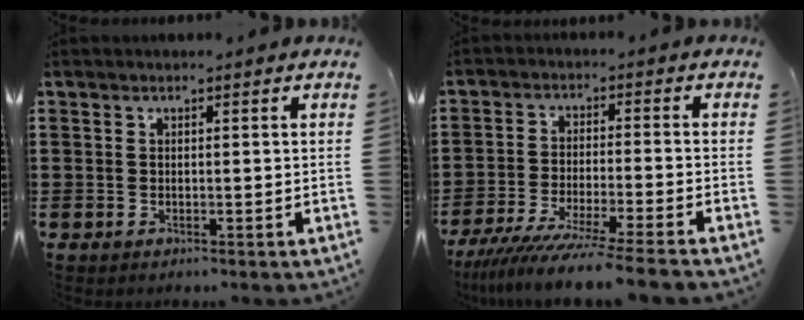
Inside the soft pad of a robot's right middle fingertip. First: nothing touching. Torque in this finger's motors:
{"motor_torque": [2.14, 0.00, 0.61, 0.21]}